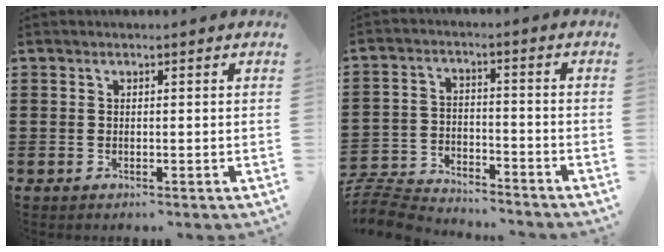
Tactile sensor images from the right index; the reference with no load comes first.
{"total": 6.7, "force": [-6.6, 1.1, 0.8], "torque": [-0.032, 0.010, -0.136]}